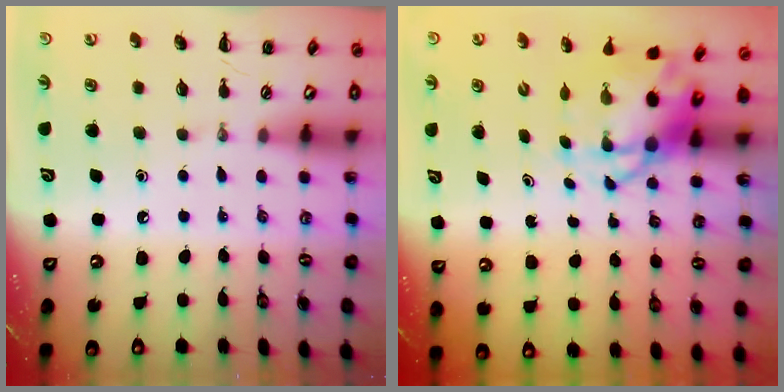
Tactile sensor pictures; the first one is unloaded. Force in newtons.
{"total": 6.6, "press": 6.3, "slide": 2.1}